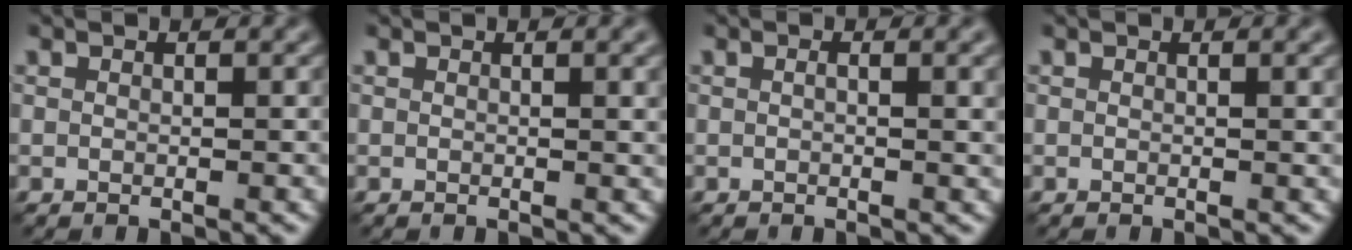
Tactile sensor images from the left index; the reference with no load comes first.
{"total": 2.0, "force": [0.6, 0.7, 1.8], "torque": [-0.014, 0.006, 0.005]}
{"total": 2.6, "force": [0.5, 0.9, 2.4], "torque": [-0.027, 0.003, 0.003]}
{"total": 1.2, "force": [0.4, 0.4, 1.1], "torque": [-0.007, 0.005, 0.003]}